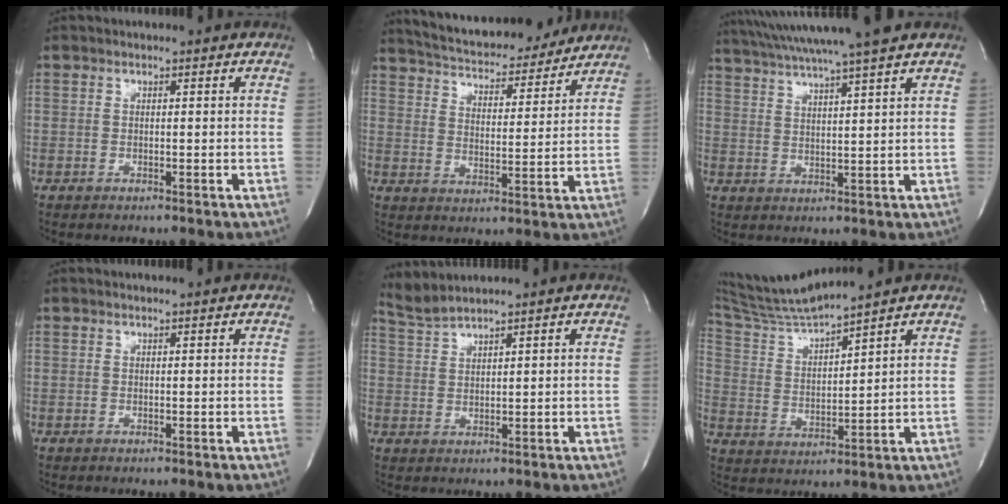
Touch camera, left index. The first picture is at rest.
{"total": 18.2, "force": [16.7, 3.9, 6.1], "torque": [-0.101, 0.008, 0.240]}
{"total": 13.7, "force": [11.6, -1.2, 7.2], "torque": [-0.129, 0.015, 0.171]}
{"total": 1.1, "force": [0.9, 0.0, 0.5], "torque": [-0.006, 0.009, 0.012]}
{"total": 3.3, "force": [3.1, -1.1, 0.4], "torque": [-0.019, 0.005, 0.072]}
{"total": 10.2, "force": [9.5, -1.5, 3.3], "torque": [-0.075, -0.001, 0.191]}